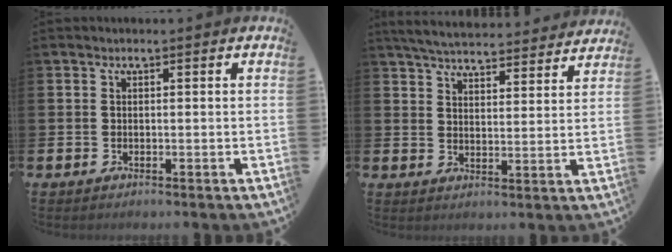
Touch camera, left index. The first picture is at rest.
{"total": 5.8, "force": [5.7, 0.7, 0.9], "torque": [-0.035, -0.038, 0.101]}